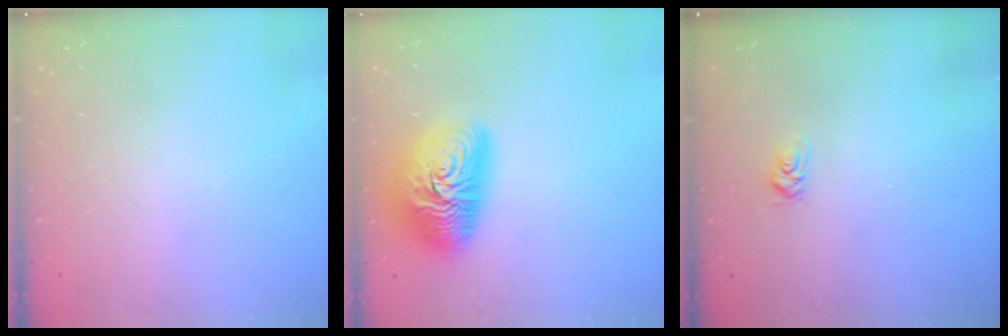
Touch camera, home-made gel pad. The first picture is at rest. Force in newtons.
{"total": 17.1, "press": 17.1, "slide": 1.1}
{"total": 3.6, "press": 3.6, "slide": 0.5}